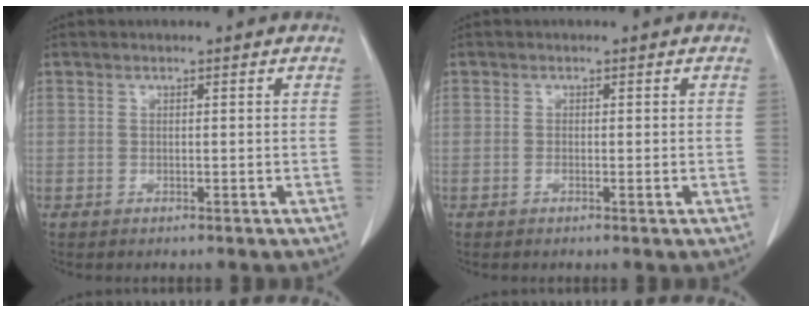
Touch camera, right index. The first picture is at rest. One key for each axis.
{"total": 1.0, "fx": -0.3, "fy": 0.1, "fz": 0.9, "tx": -0.014, "ty": -0.001, "tz": -0.004}